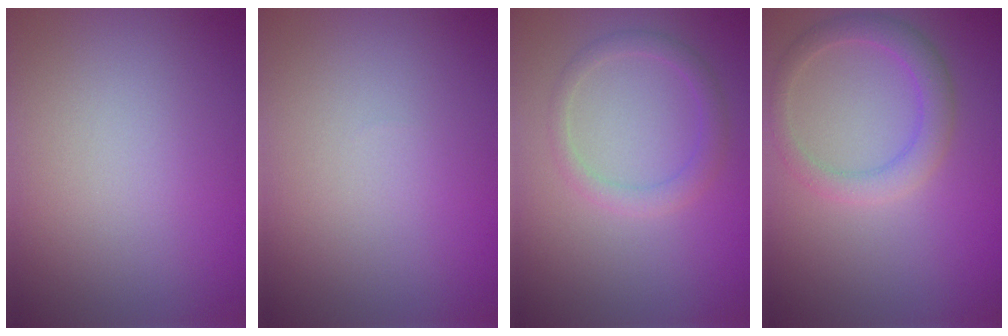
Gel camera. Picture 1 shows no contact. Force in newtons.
{"total": 0.0}
{"total": 2.0, "press": 2.0, "slide": 0.3}
{"total": 2.8, "press": 2.8, "slide": 0.1}